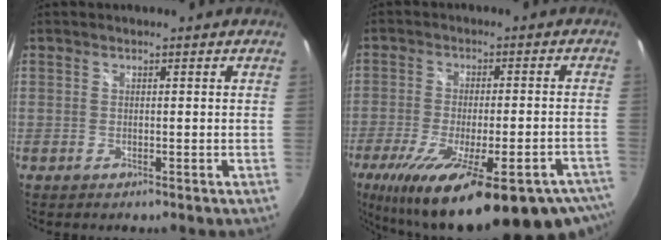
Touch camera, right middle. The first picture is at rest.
{"total": 29.8, "force": [-21.7, 8.1, 18.8], "torque": [-0.335, -0.069, -0.300]}